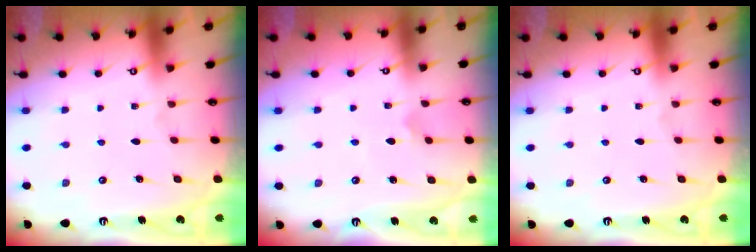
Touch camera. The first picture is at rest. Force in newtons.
{"total": 3.2, "press": 3.1, "slide": 0.6}
{"total": 0.0}